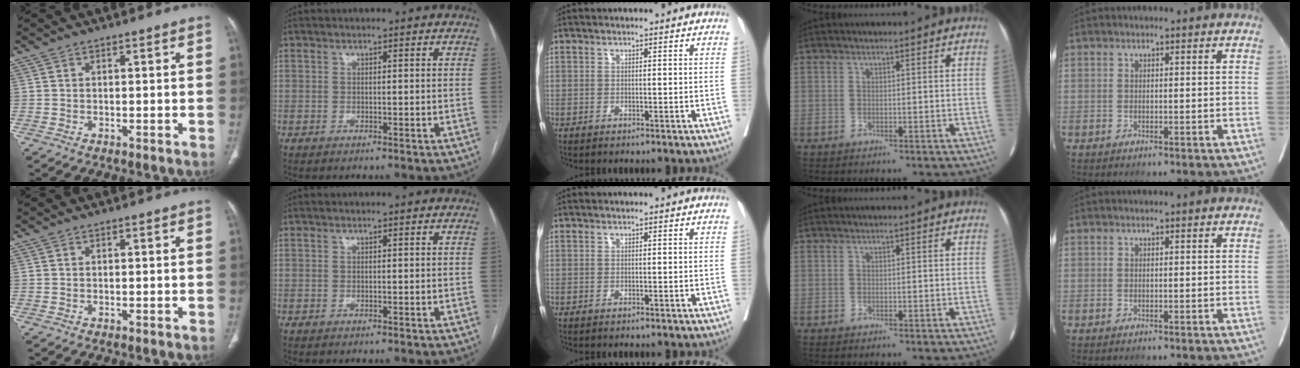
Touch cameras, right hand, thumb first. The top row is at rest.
{}